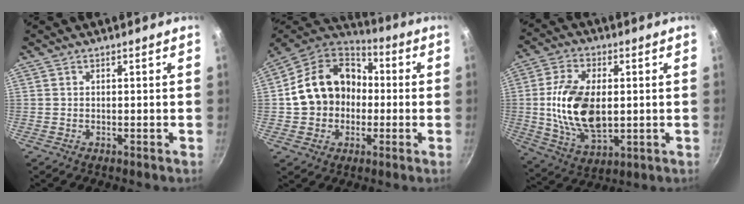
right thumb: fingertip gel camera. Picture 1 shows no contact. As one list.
[{"total": 17.8, "force": [0.1, 14.6, 10.1], "torque": [-0.149, 0.044, -0.005]}, {"total": 16.0, "force": [0.5, 9.4, 12.9], "torque": [-0.229, -0.002, 0.013]}]